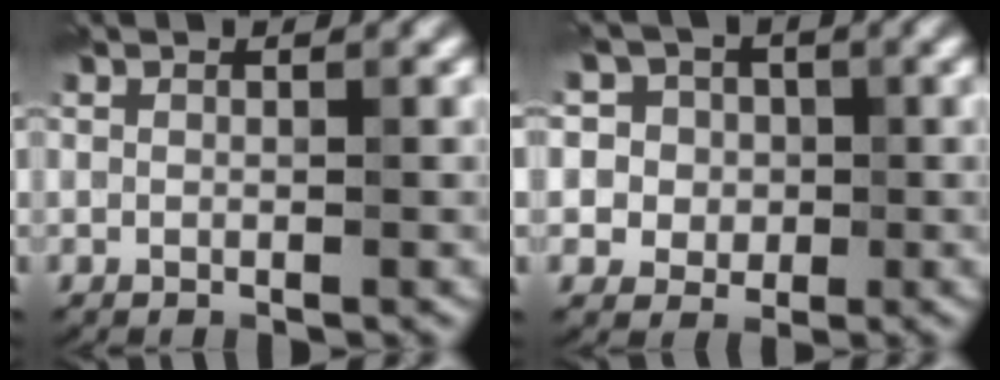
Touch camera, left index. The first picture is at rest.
{"total": 7.0, "force": [2.5, 6.1, 2.5], "torque": [-0.037, 0.023, 0.010]}